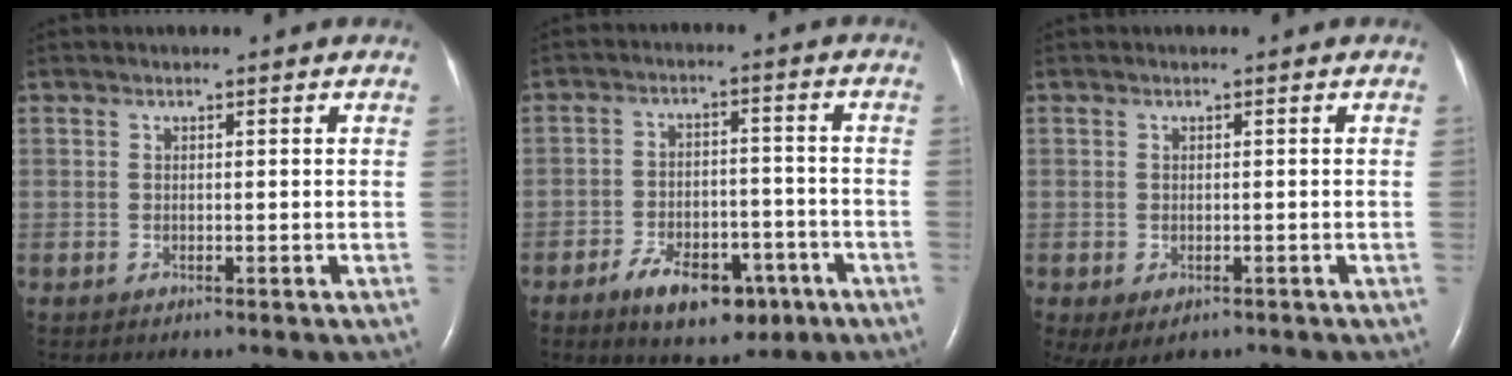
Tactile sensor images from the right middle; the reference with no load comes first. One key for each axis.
{"total": 10.0, "fx": -5.8, "fy": 5.1, "fz": 6.4, "tx": -0.101, "ty": 0.005, "tz": -0.082}
{"total": 3.9, "fx": -2.1, "fy": 2.3, "fz": 2.3, "tx": -0.041, "ty": -0.009, "tz": -0.027}